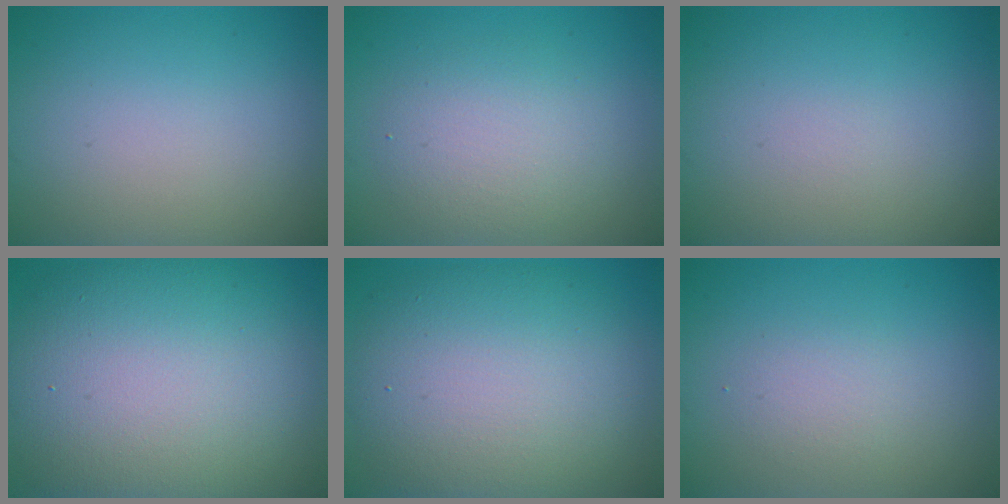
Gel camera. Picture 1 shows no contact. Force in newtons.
{"total": 3.5, "press": 3.5, "slide": 0.2}
{"total": 0.0}
{"total": 15.0, "press": 15.0, "slide": 0.8}
{"total": 10.1, "press": 10.1, "slide": 0.5}
{"total": 1.6, "press": 1.6, "slide": 0.1}